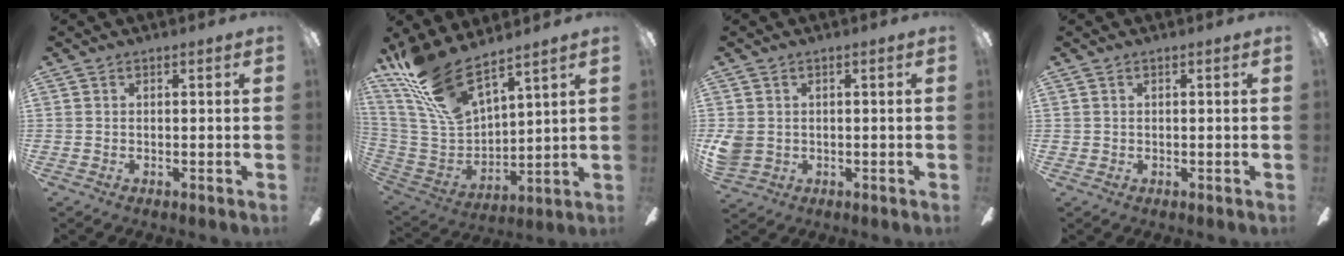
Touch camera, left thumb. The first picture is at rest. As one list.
[{"total": 18.2, "force": [13.8, 5.8, 10.3], "torque": [-0.235, -0.084, 0.249]}, {"total": 4.2, "force": [0.2, 3.7, 2.0], "torque": [-0.043, 0.002, 0.004]}, {"total": 0.8, "force": [0.3, 0.7, 0.1], "torque": [-0.003, 0.005, 0.005]}]